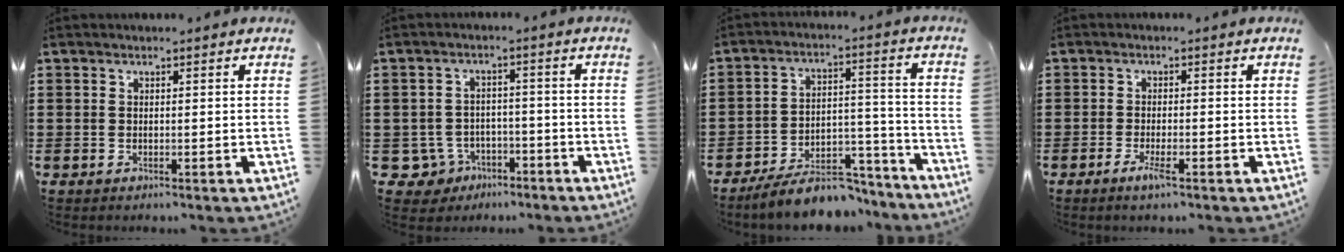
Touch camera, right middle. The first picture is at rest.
{"total": 4.4, "force": [-3.2, 2.9, 1.1], "torque": [-0.050, 0.003, -0.068]}
{"total": 9.3, "force": [-8.1, 2.6, 3.8], "torque": [-0.048, 0.035, -0.146]}
{"total": 2.6, "force": [-1.4, 0.5, 2.1], "torque": [-0.050, -0.006, -0.029]}